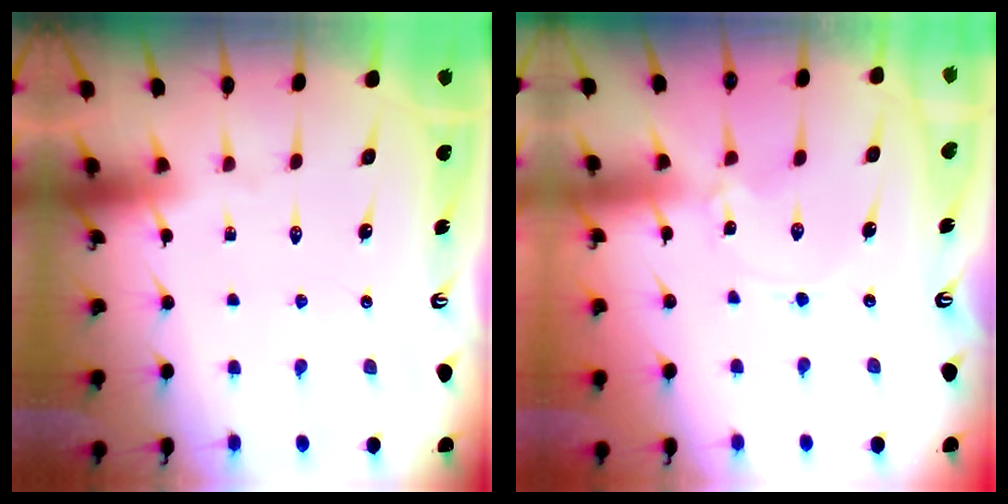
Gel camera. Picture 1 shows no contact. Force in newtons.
{"total": 1.1, "press": 1.1, "slide": 0.1}